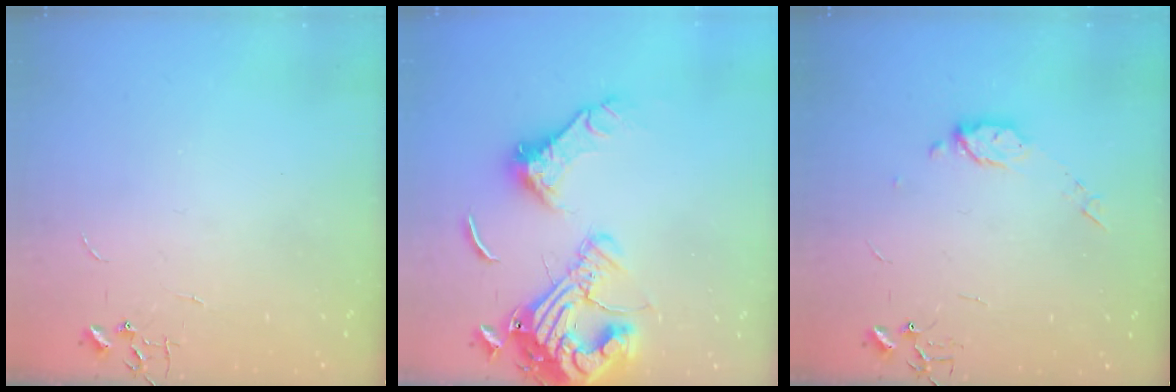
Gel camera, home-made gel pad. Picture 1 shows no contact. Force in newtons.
{"total": 18.8, "press": 18.7, "slide": 2.1}
{"total": 7.2, "press": 7.1, "slide": 0.6}